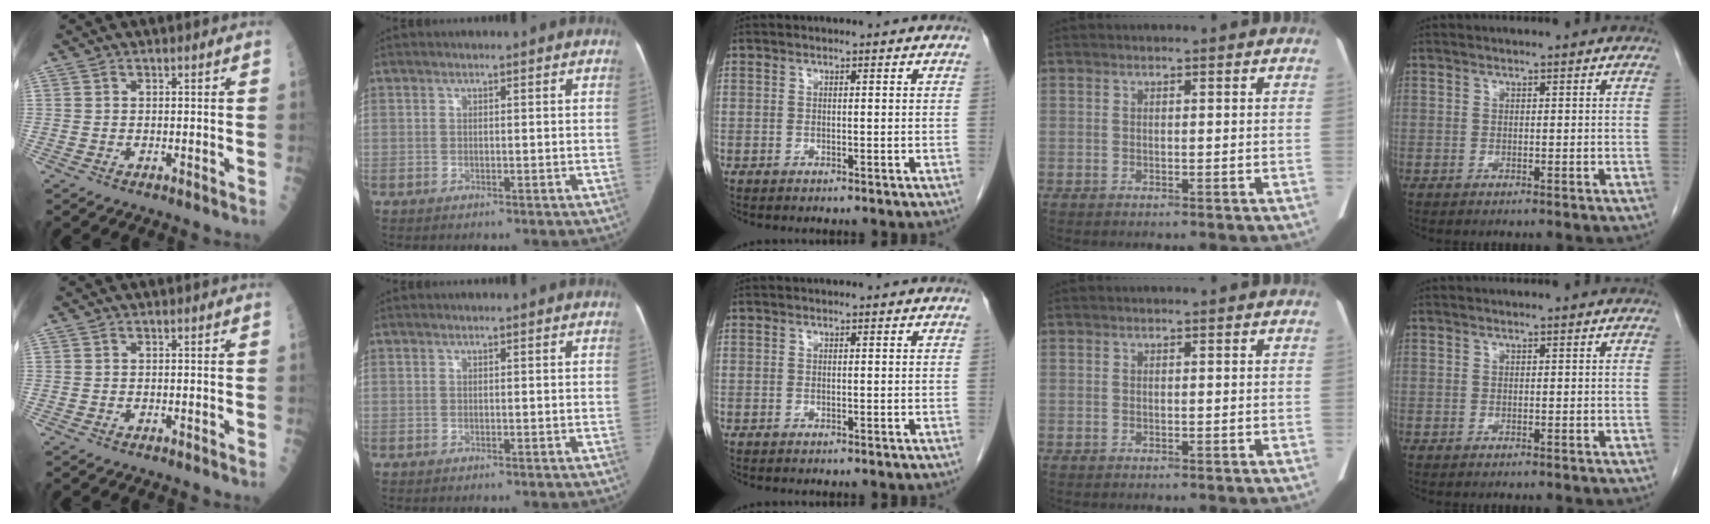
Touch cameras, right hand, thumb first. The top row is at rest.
{}